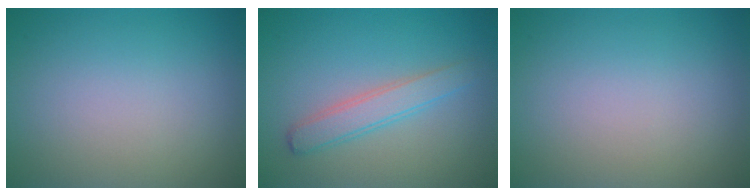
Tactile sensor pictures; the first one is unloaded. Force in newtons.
{"total": 2.5, "press": 2.5, "slide": 0.1}
{"total": 0.0}